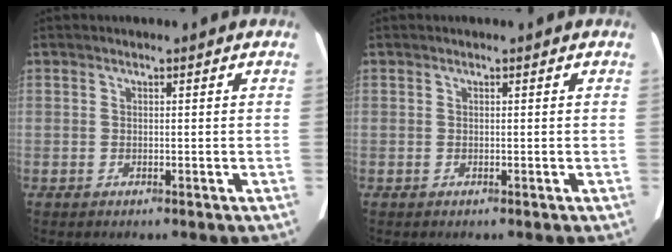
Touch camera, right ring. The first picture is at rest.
{"total": 0.0}